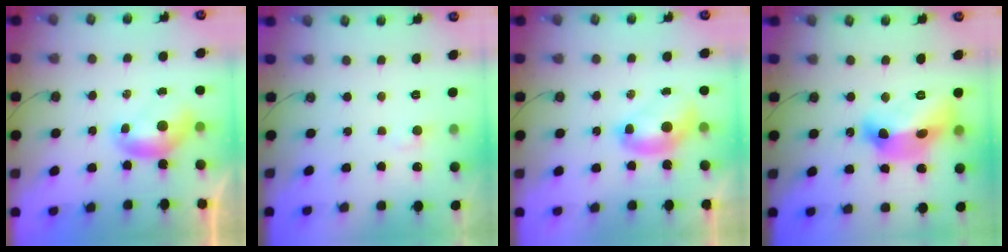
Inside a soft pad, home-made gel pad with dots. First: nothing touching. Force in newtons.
{"total": 1.3, "press": 1.2, "slide": 0.6}
{"total": 2.7, "press": 2.7, "slide": 0.1}
{"total": 14.1, "press": 14.0, "slide": 1.2}